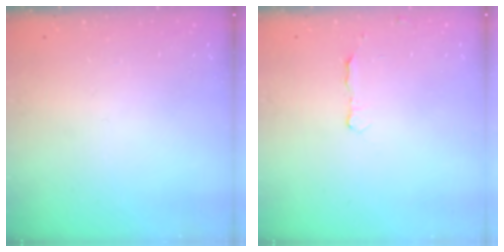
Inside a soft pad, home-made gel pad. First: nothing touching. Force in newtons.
{"total": 5.0, "press": 3.4, "slide": 3.6}